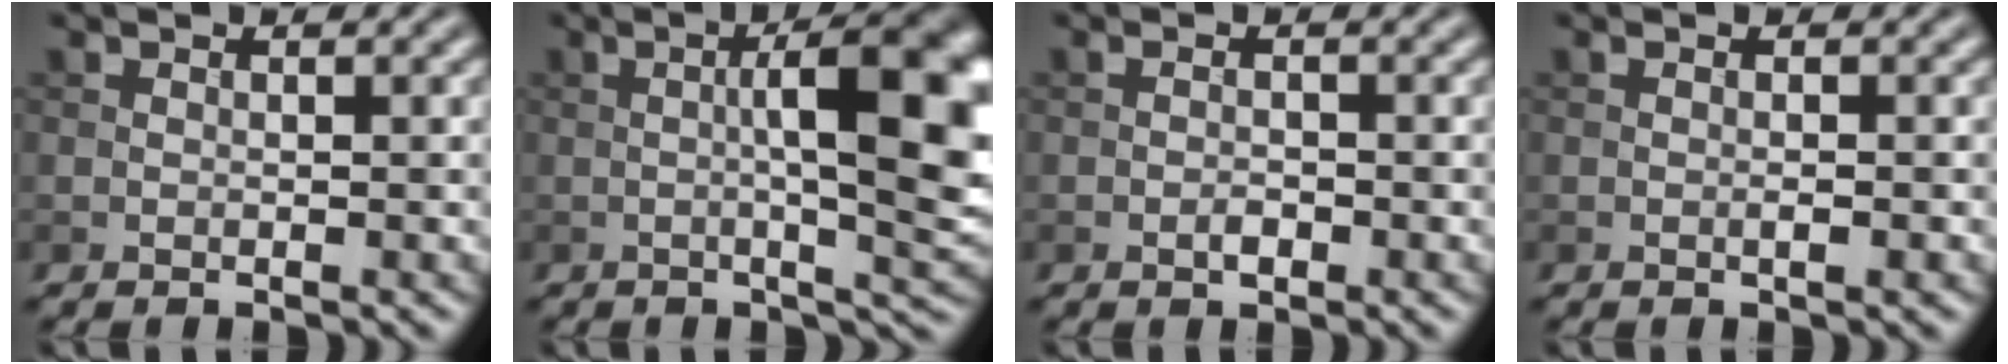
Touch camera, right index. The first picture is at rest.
{"total": 11.4, "force": [0.6, 3.1, 11.0], "torque": [-0.139, 0.005, 0.011]}
{"total": 1.2, "force": [-0.5, 0.5, 0.9], "torque": [-0.017, 0.001, -0.011]}
{"total": 0.9, "force": [-0.3, 0.1, 0.9], "torque": [-0.015, 0.001, -0.005]}